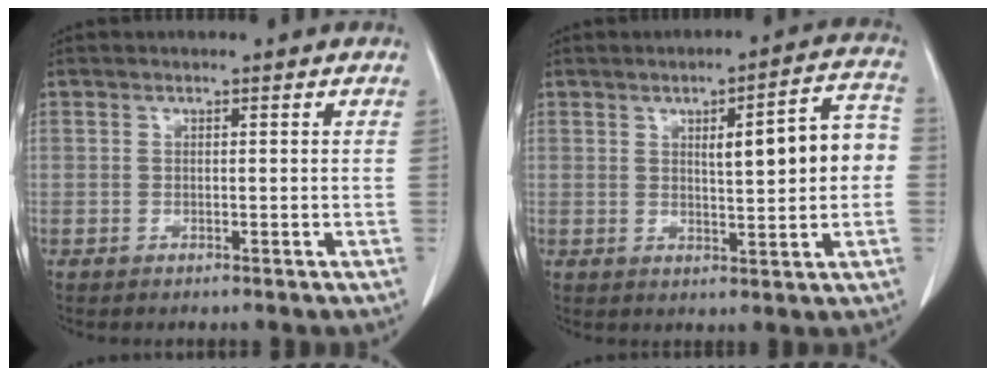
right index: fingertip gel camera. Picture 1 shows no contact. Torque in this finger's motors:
{"motor_torque": [0.78, 0.17, 0.24, 0.08]}